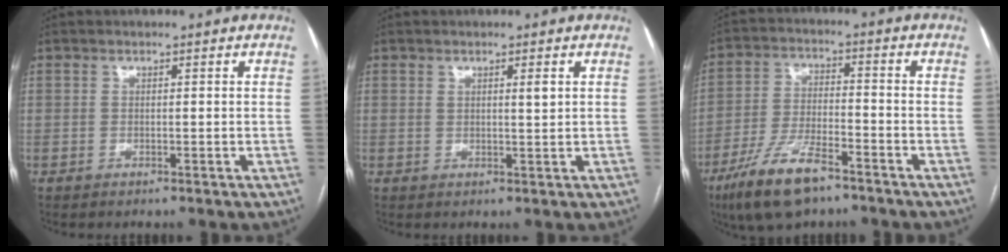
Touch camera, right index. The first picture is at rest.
{"total": 1.6, "force": [0.7, 0.1, 1.5], "torque": [-0.024, -0.003, 0.010]}
{"total": 11.1, "force": [-7.4, 2.9, 7.7], "torque": [-0.157, -0.016, -0.134]}